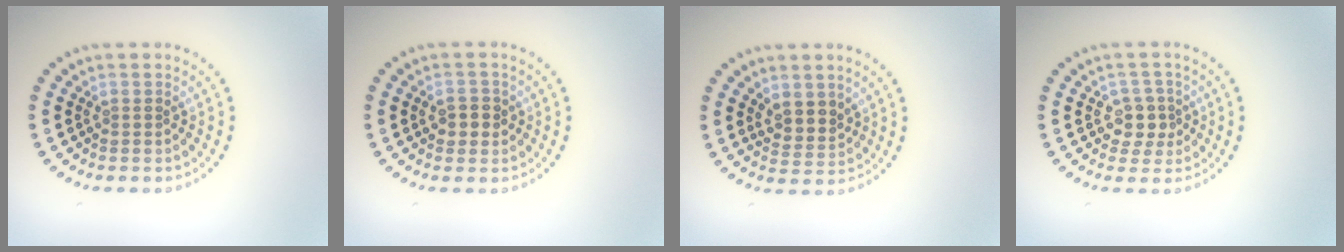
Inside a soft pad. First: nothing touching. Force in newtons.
{"total": 1.9, "press": 1.9, "slide": 0.2}
{"total": 2.3, "press": 1.9, "slide": 1.2}
{"total": 2.3, "press": 2.1, "slide": 1.0}